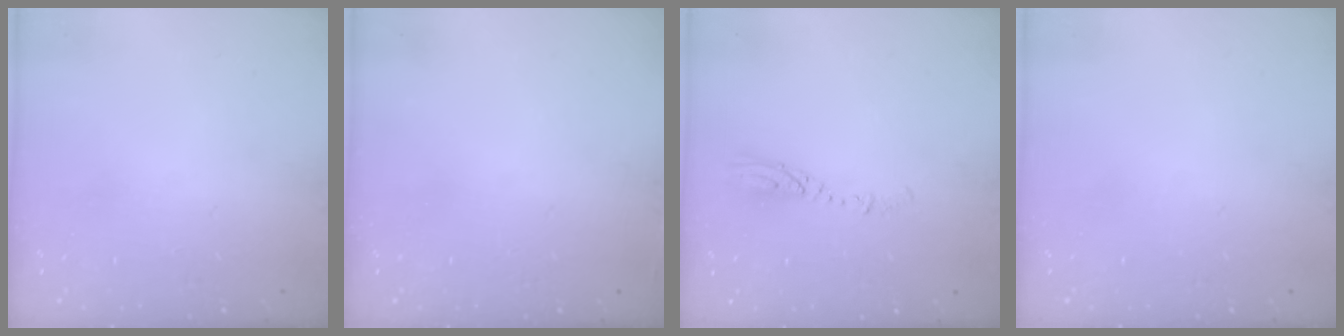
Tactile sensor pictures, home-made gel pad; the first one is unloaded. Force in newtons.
{"total": 3.1, "press": 3.0, "slide": 0.8}
{"total": 3.6, "press": 3.5, "slide": 0.4}
{"total": 0.0}